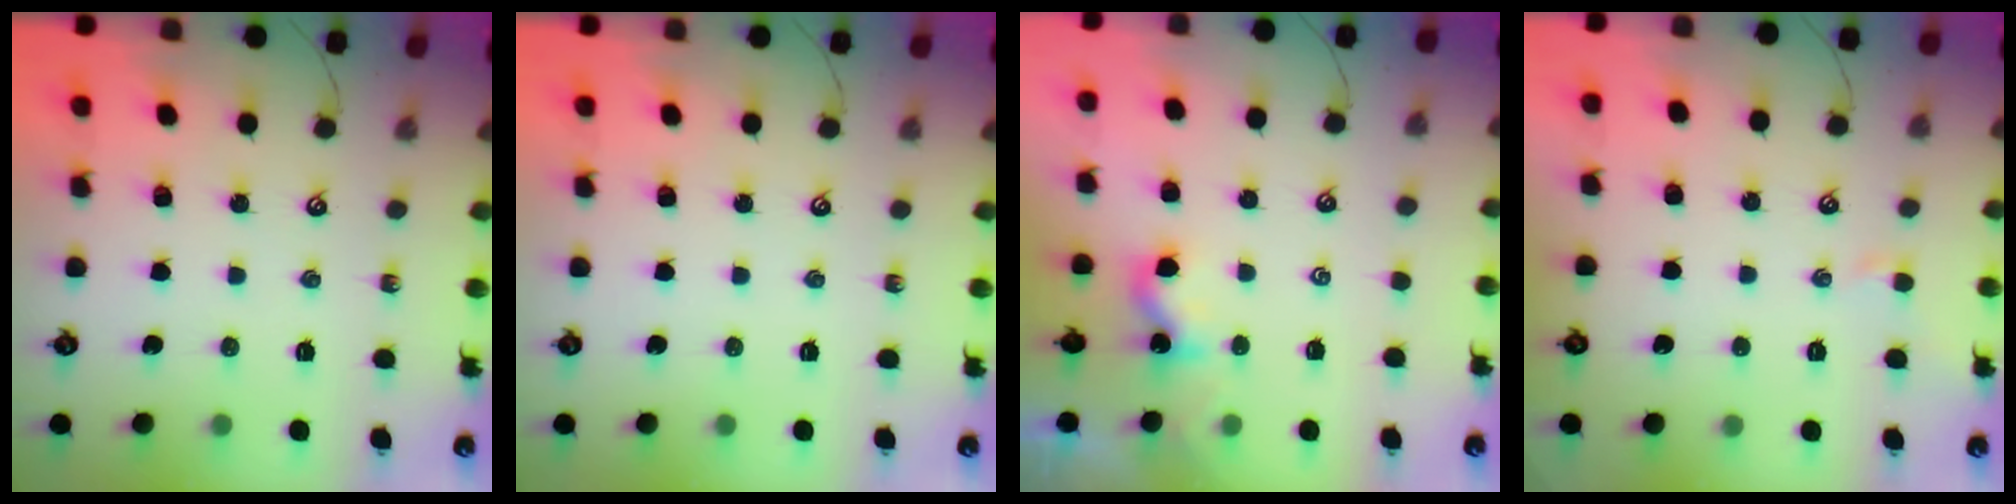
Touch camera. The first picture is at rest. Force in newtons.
{"total": 0.0}
{"total": 1.9, "press": 1.9, "slide": 0.1}
{"total": 0.7, "press": 0.6, "slide": 0.5}